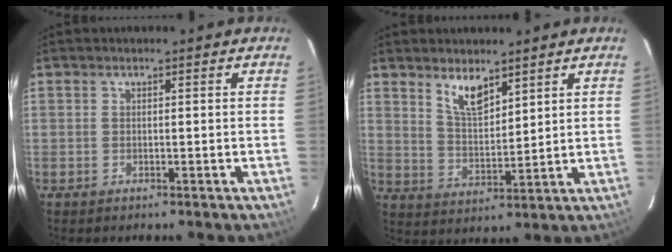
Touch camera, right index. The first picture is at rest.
{"total": 6.7, "force": [4.8, 2.5, 4.1], "torque": [-0.071, 0.001, 0.097]}